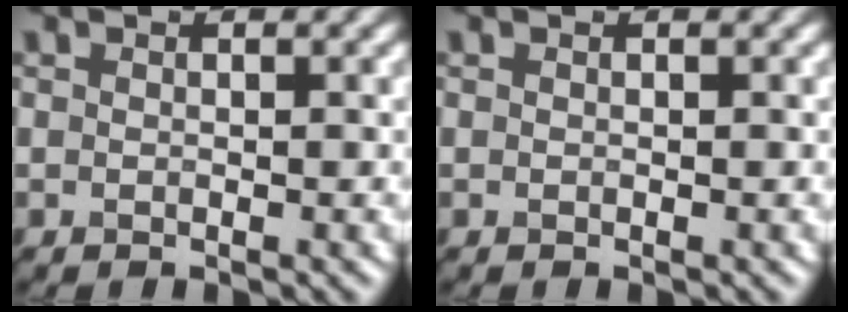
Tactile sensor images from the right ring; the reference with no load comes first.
{"total": 0.0}